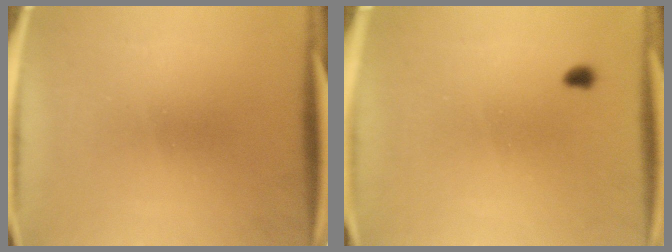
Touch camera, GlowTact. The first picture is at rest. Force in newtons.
{"total": 0.9}